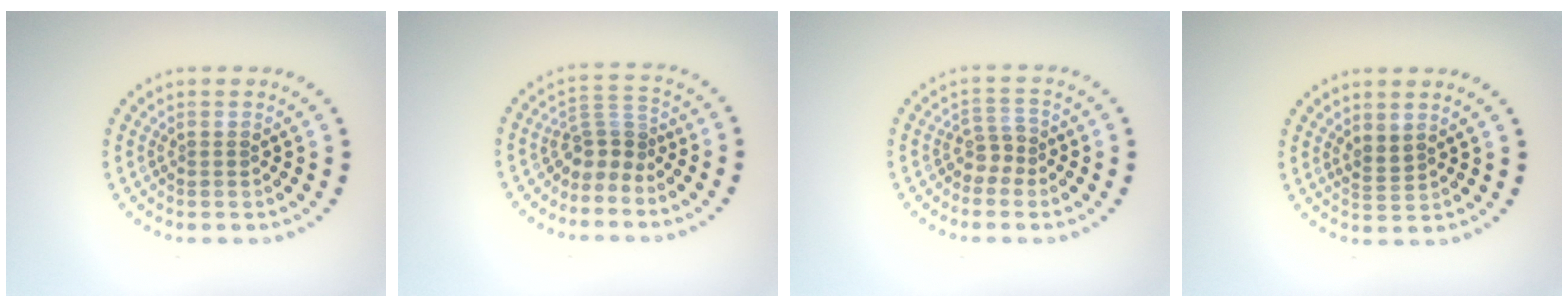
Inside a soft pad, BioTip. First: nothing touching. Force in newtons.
{"total": 2.8, "press": 1.8, "slide": 2.1}
{"total": 1.9, "press": 1.3, "slide": 1.4}
{"total": 1.4, "press": 1.2, "slide": 0.8}